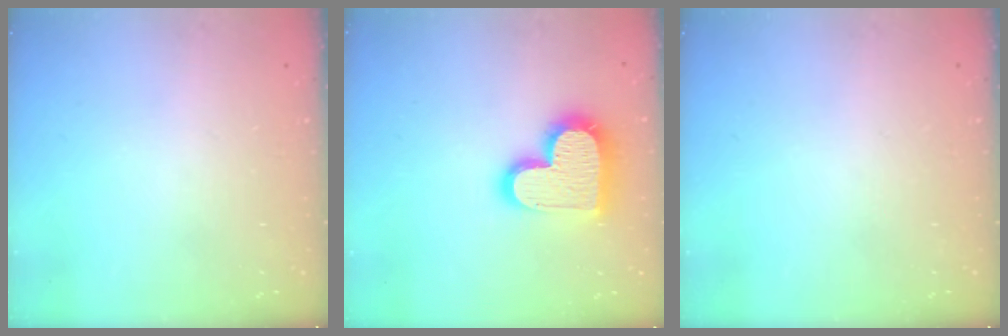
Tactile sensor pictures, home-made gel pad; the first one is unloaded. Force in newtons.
{"total": 17.7, "press": 17.7, "slide": 1.2}
{"total": 0.0}